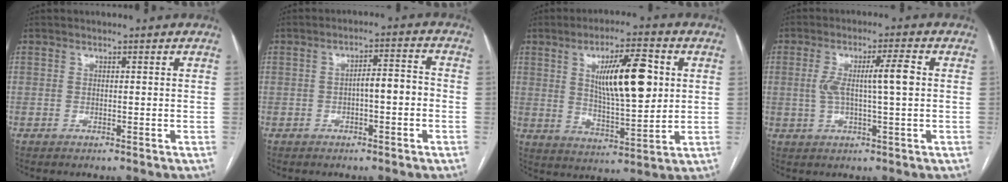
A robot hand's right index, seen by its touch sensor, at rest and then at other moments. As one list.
[{"total": 4.1, "force": [-1.1, 1.1, 3.8], "torque": [-0.060, 0.022, -0.012]}, {"total": 12.8, "force": [3.2, 2.9, 12.0], "torque": [-0.206, 0.005, 0.058]}, {"total": 6.5, "force": [0.6, 0.2, 6.5], "torque": [-0.119, 0.014, 0.013]}]